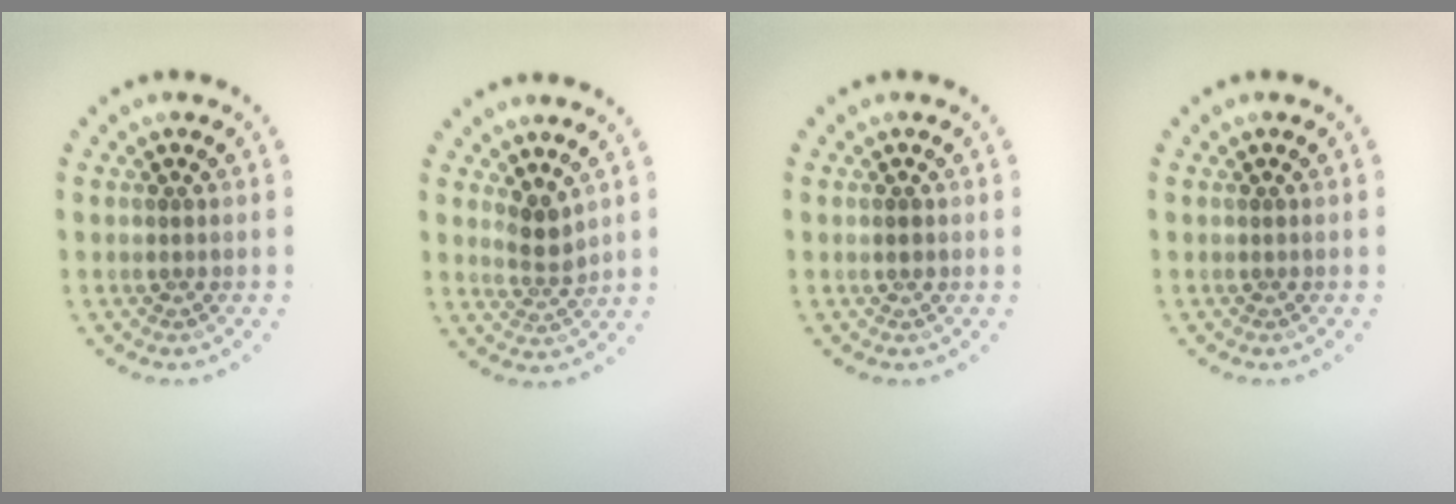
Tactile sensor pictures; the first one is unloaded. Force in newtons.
{"total": 2.0, "press": 1.5, "slide": 1.3}
{"total": 0.8, "press": 0.8, "slide": 0.1}
{"total": 0.0}